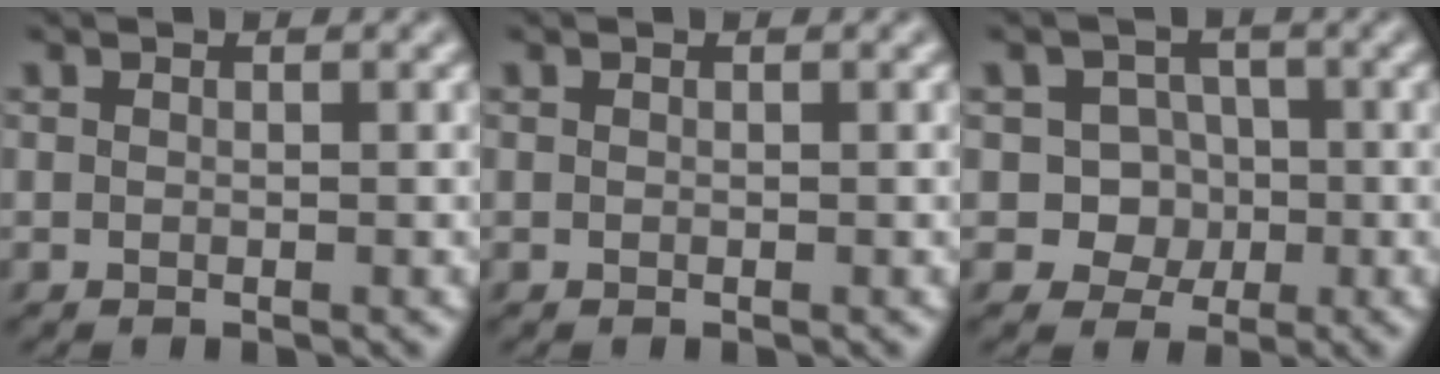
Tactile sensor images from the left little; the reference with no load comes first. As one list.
[{"total": 0.0}, {"total": 5.3, "force": [-0.9, 4.9, 1.8], "torque": [-0.014, 0.025, -0.043]}]